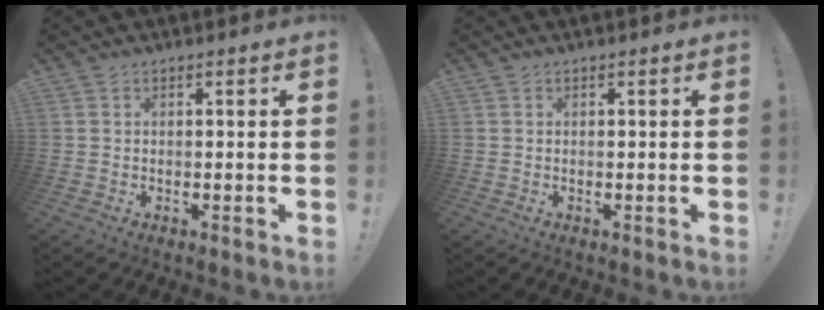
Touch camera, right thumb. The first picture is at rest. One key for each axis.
{"total": 0.0}